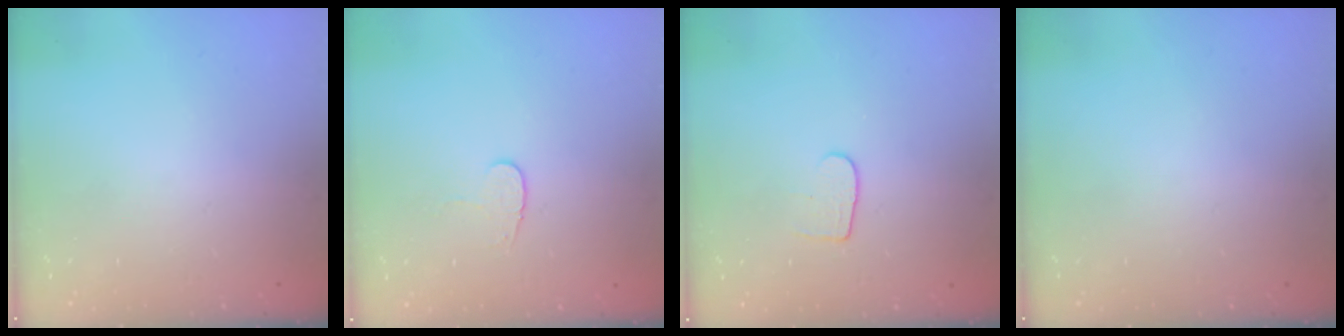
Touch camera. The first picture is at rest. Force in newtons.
{"total": 4.4, "press": 4.4, "slide": 0.5}
{"total": 5.1, "press": 5.1, "slide": 0.4}
{"total": 0.0}